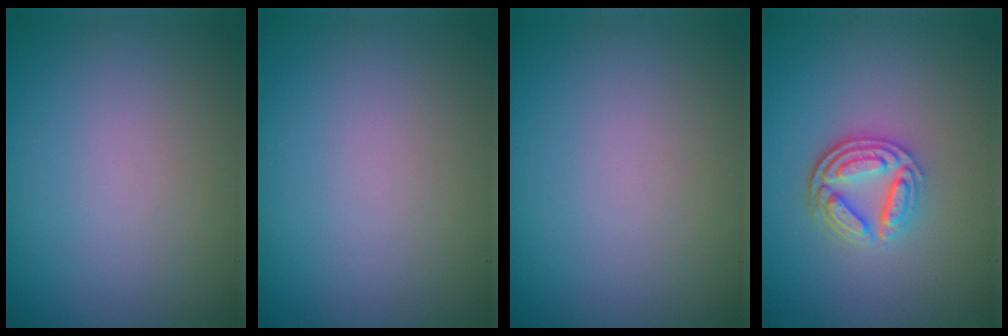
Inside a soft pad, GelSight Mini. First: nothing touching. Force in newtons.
{"total": 0.0}
{"total": 0.0}
{"total": 4.1, "press": 3.2, "slide": 2.5}